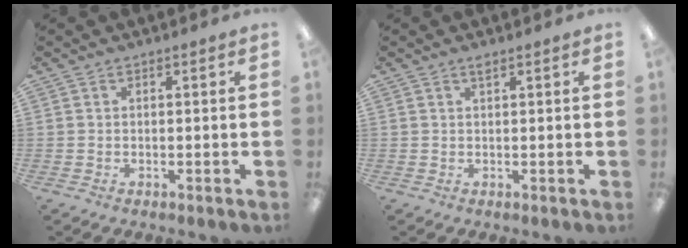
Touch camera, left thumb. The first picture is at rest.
{"total": 1.0, "force": [0.8, 0.2, 0.7], "torque": [-0.016, 0.002, 0.014]}